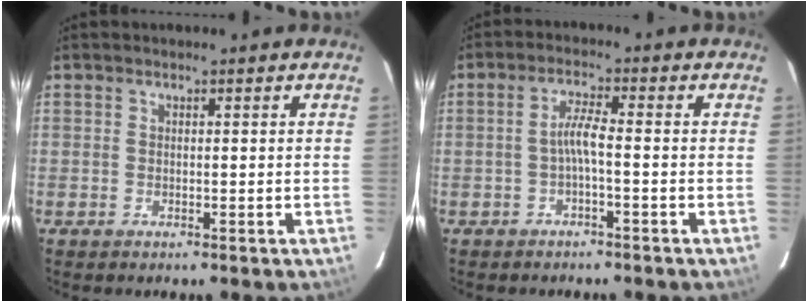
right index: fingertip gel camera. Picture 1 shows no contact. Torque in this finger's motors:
{"motor_torque": [0.58, -0.03, 0.33, 0.09]}